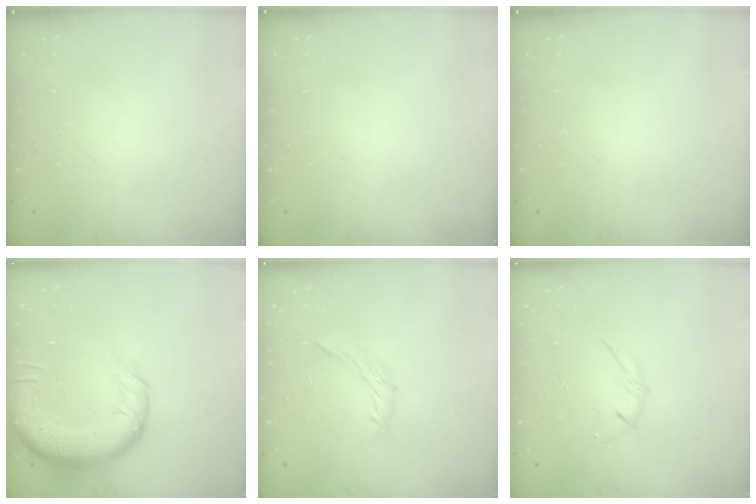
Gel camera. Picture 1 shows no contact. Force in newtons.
{"total": 0.0}
{"total": 0.0}
{"total": 15.9, "press": 15.5, "slide": 3.7}
{"total": 4.5, "press": 4.3, "slide": 1.1}
{"total": 5.6, "press": 5.6, "slide": 0.7}